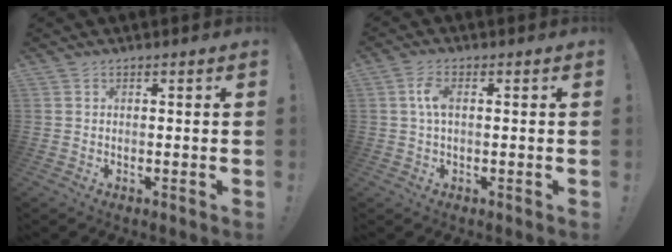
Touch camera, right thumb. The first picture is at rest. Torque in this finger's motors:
{"motor_torque": [0.93, 0.55, 0.50, -0.26, -0.01]}